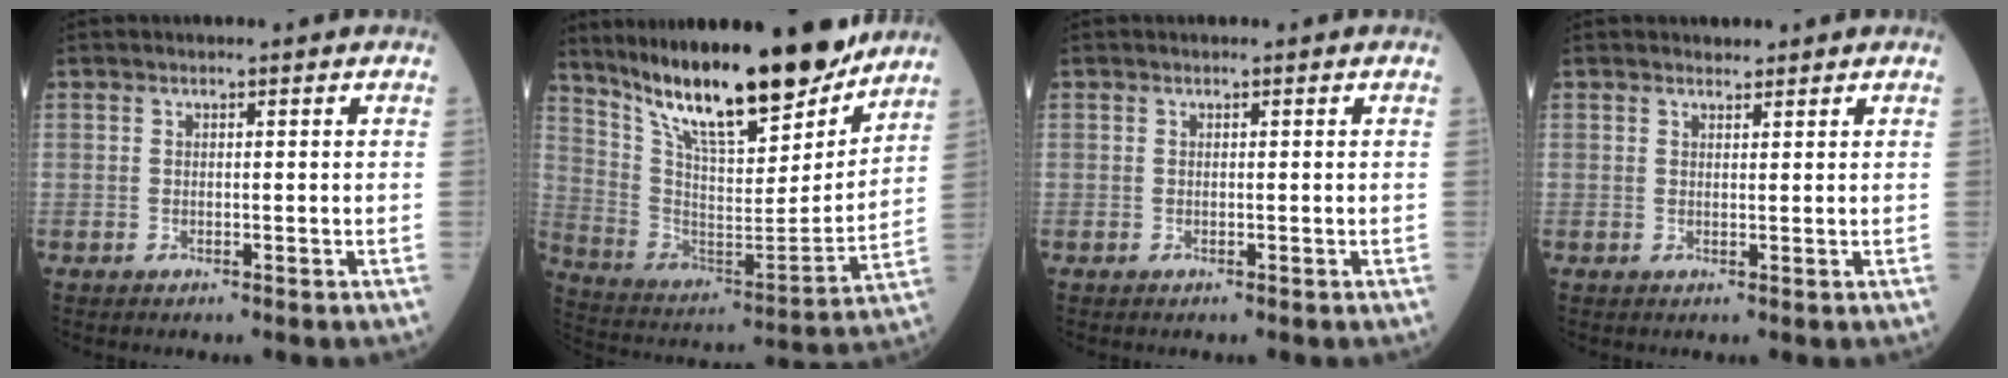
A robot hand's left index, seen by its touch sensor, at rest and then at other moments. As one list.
[{"total": 22.7, "force": [18.4, 4.4, 12.6], "torque": [-0.218, -0.023, 0.307]}, {"total": 0.0}, {"total": 1.2, "force": [1.1, 0.4, 0.1], "torque": [-0.009, 0.003, 0.017]}]